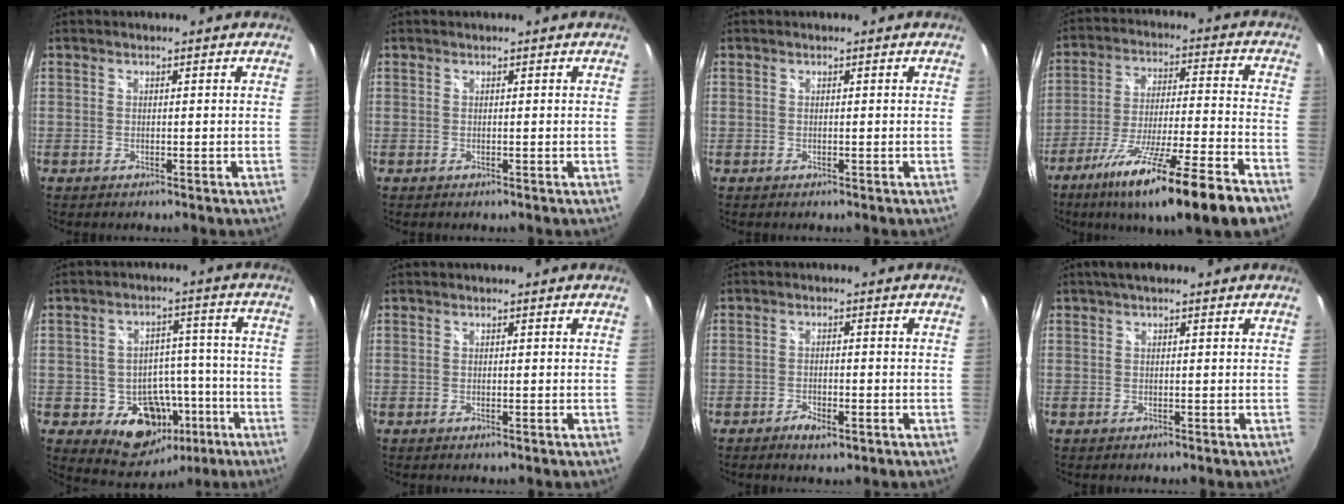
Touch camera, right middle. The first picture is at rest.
{"total": 0.0}
{"total": 0.0}
{"total": 20.4, "force": [-14.2, 0.4, 14.7], "torque": [-0.261, -0.060, -0.229]}
{"total": 13.0, "force": [-5.3, 10.4, 5.6], "torque": [-0.100, 0.036, -0.046]}
{"total": 0.0}
{"total": 3.5, "force": [-2.1, 1.4, 2.4], "torque": [-0.057, -0.005, -0.037]}
{"total": 2.7, "force": [1.6, 1.0, 1.9], "torque": [-0.033, 0.010, 0.022]}